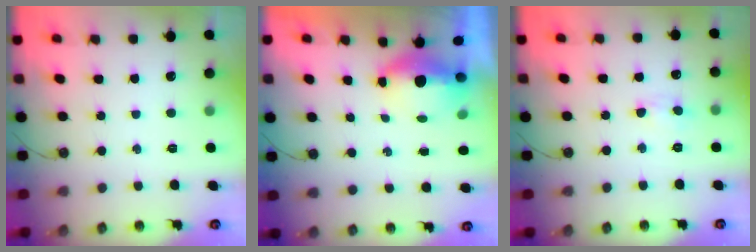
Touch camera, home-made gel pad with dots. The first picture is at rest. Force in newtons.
{"total": 5.1, "press": 4.9, "slide": 1.4}
{"total": 4.6, "press": 4.6, "slide": 0.7}